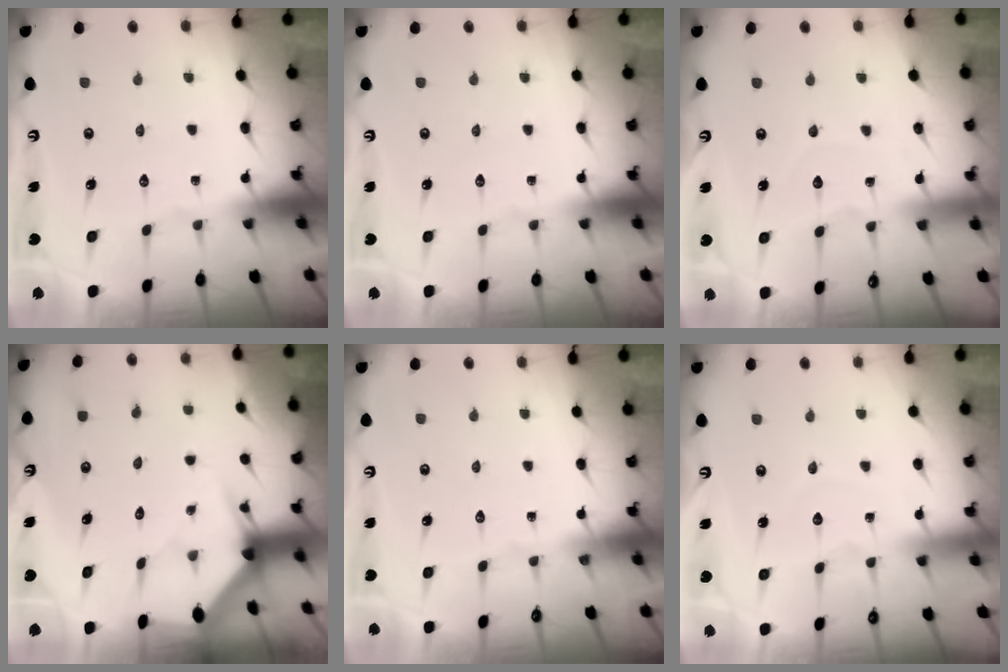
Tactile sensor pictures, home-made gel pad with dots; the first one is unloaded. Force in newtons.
{"total": 0.0}
{"total": 4.0, "press": 4.0, "slide": 0.4}
{"total": 2.9, "press": 2.9, "slide": 0.1}
{"total": 0.0}
{"total": 5.0, "press": 5.0, "slide": 0.4}